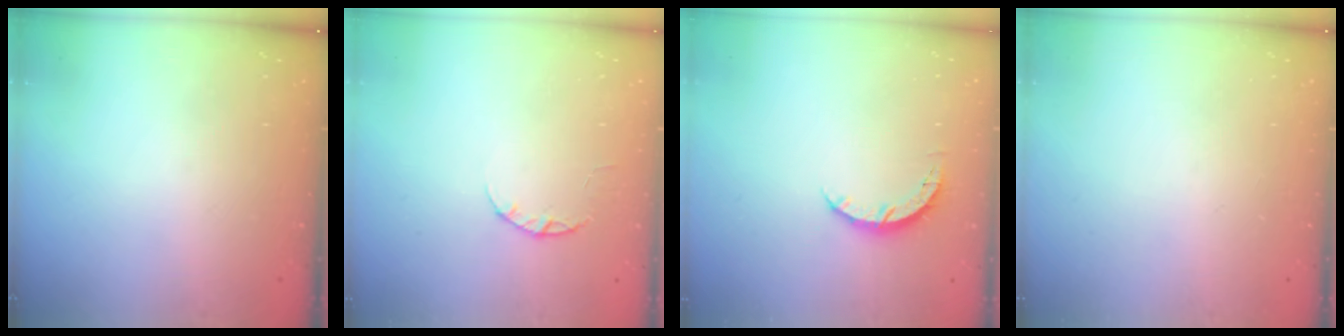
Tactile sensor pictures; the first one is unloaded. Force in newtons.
{"total": 2.4, "press": 2.3, "slide": 0.4}
{"total": 4.2, "press": 4.1, "slide": 0.4}
{"total": 0.0}